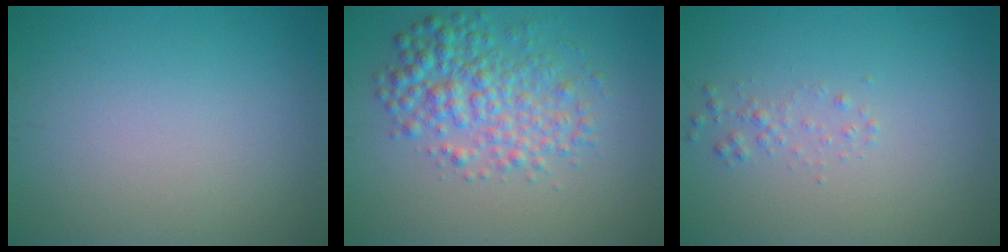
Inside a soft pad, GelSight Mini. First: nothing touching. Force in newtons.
{"total": 4.8, "press": 4.8, "slide": 0.0}
{"total": 1.0, "press": 1.0, "slide": 0.1}